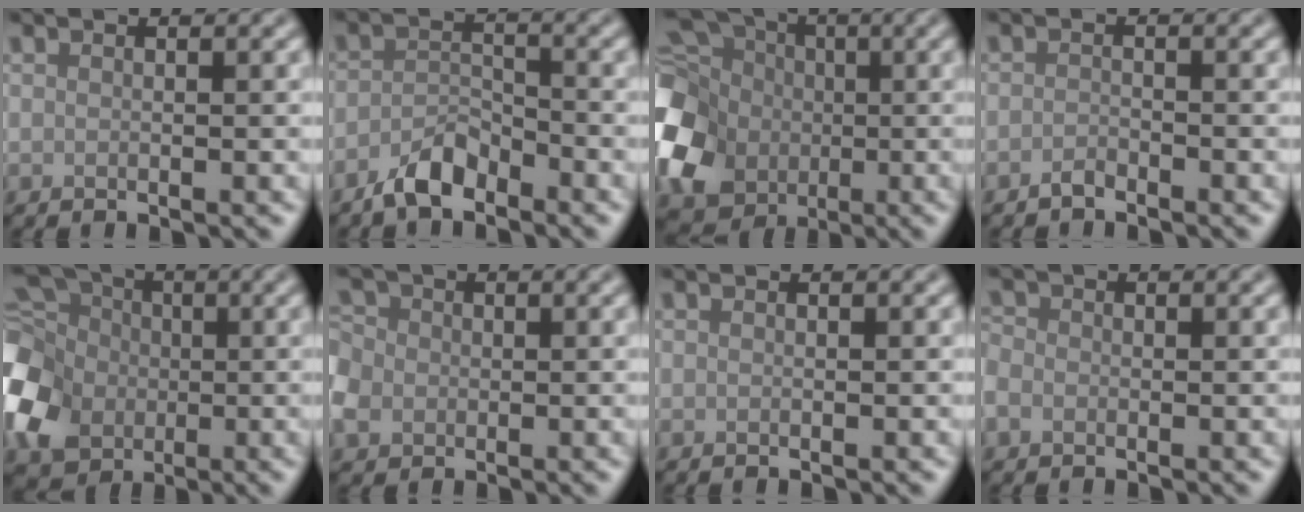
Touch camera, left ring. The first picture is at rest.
{"total": 2.9, "force": [-2.3, 1.1, 1.4], "torque": [-0.026, 0.007, -0.049]}
{"total": 13.4, "force": [-2.2, 11.0, 7.4], "torque": [-0.170, 0.002, -0.055]}
{"total": 0.9, "force": [-0.8, 0.3, 0.3], "torque": [-0.007, 0.001, -0.018]}
{"total": 10.5, "force": [-1.5, 8.1, 6.5], "torque": [-0.164, 0.000, -0.038]}
{"total": 5.1, "force": [-1.0, 4.3, 2.5], "torque": [-0.060, 0.002, -0.030]}
{"total": 0.0}
{"total": 1.5, "force": [-0.5, 1.4, 0.5], "torque": [-0.007, -0.001, -0.017]}